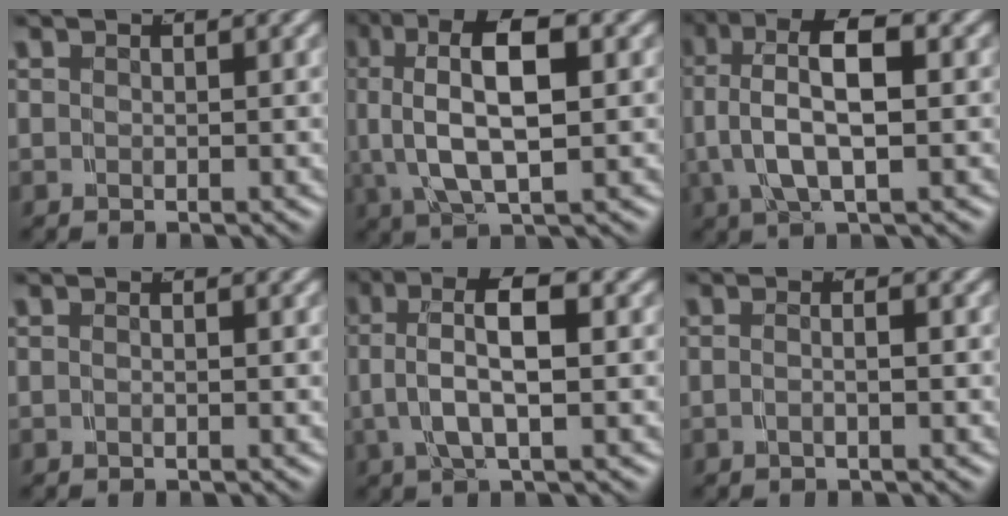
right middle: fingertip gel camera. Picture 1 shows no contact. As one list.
[{"total": 9.3, "force": [1.6, 5.2, 7.6], "torque": [-0.155, -0.008, 0.025]}, {"total": 8.0, "force": [1.6, 4.7, 6.3], "torque": [-0.126, 0.004, 0.019]}, {"total": 0.5, "force": [-0.4, 0.2, 0.3], "torque": [-0.008, 0.002, -0.009]}, {"total": 6.5, "force": [1.5, 3.5, 5.3], "torque": [-0.098, 0.013, 0.013]}, {"total": 1.3, "force": [-0.7, 0.2, 1.1], "torque": [-0.018, 0.003, -0.016]}]